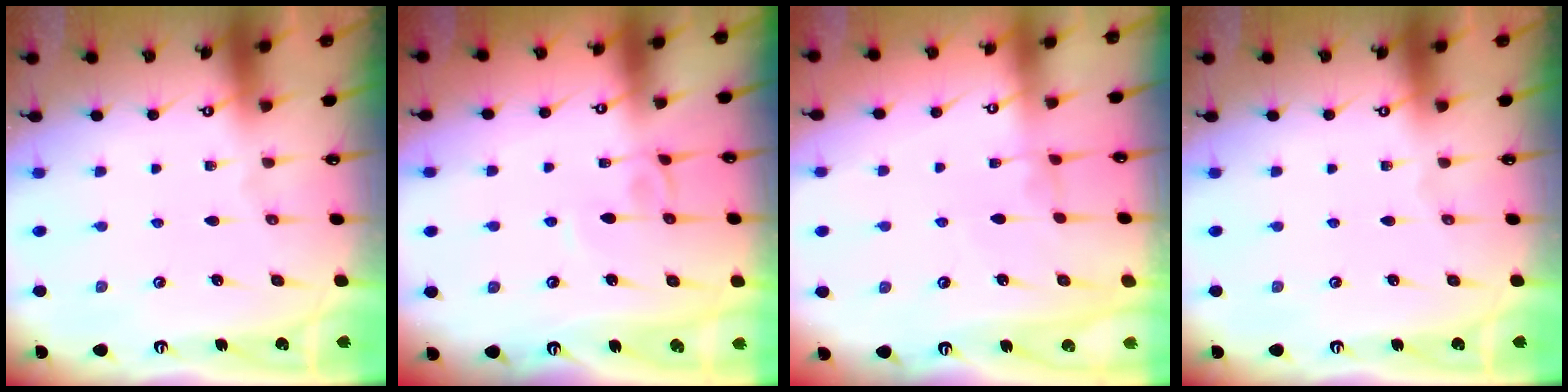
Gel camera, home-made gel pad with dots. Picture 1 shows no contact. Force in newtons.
{"total": 3.8, "press": 3.8, "slide": 0.2}
{"total": 2.4, "press": 2.4, "slide": 0.3}
{"total": 0.0}